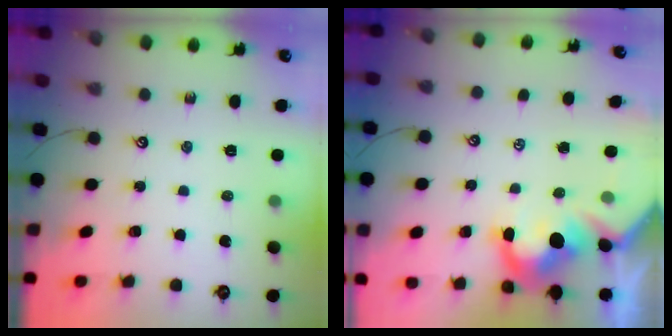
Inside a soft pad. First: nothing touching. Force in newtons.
{"total": 7.6, "press": 7.5, "slide": 1.5}